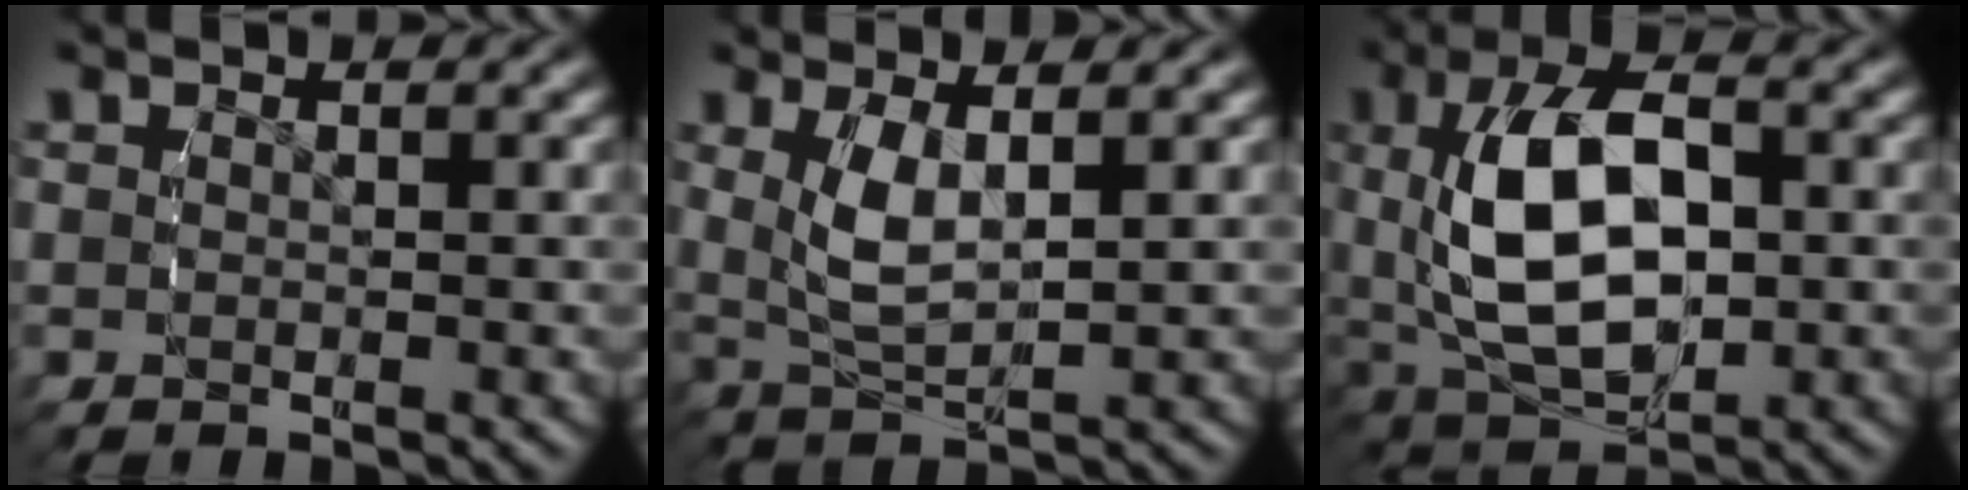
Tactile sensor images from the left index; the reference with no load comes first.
{"total": 4.1, "force": [0.7, 2.5, 3.2], "torque": [-0.097, -0.017, 0.022]}
{"total": 10.2, "force": [-0.3, 6.3, 8.0], "torque": [-0.183, -0.017, 0.009]}